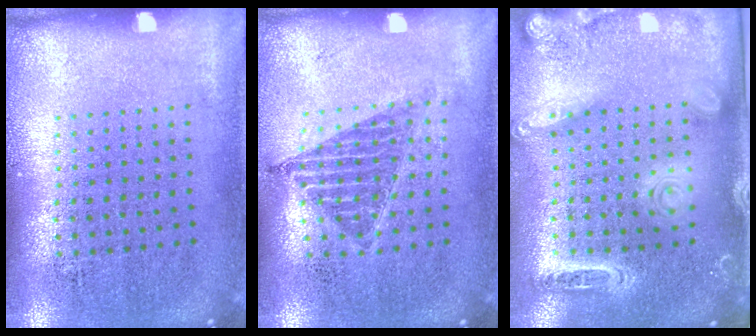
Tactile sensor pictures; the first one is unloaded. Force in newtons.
{"total": 0.9, "press": 0.8, "slide": 0.4}
{"total": 2.3, "press": 2.0, "slide": 1.2}